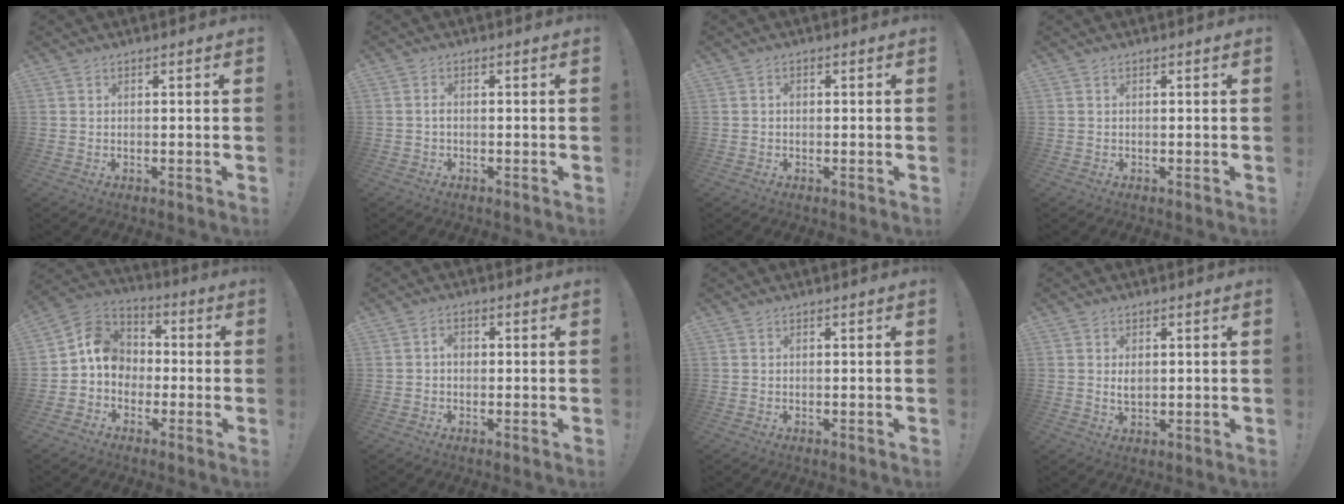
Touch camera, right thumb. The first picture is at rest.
{"total": 1.2, "force": [-0.8, 0.8, 0.4], "torque": [-0.006, 0.003, -0.016]}
{"total": 0.9, "force": [-0.2, 0.8, 0.4], "torque": [-0.011, 0.005, -0.005]}
{"total": 0.0}
{"total": 11.1, "force": [-1.0, 9.9, 5.0], "torque": [-0.069, 0.022, -0.011]}
{"total": 2.2, "force": [-0.4, 1.7, 1.4], "torque": [-0.028, 0.008, -0.008]}
{"total": 0.0}
{"total": 2.7, "force": [0.8, 1.8, 1.8], "torque": [-0.021, -0.002, 0.011]}